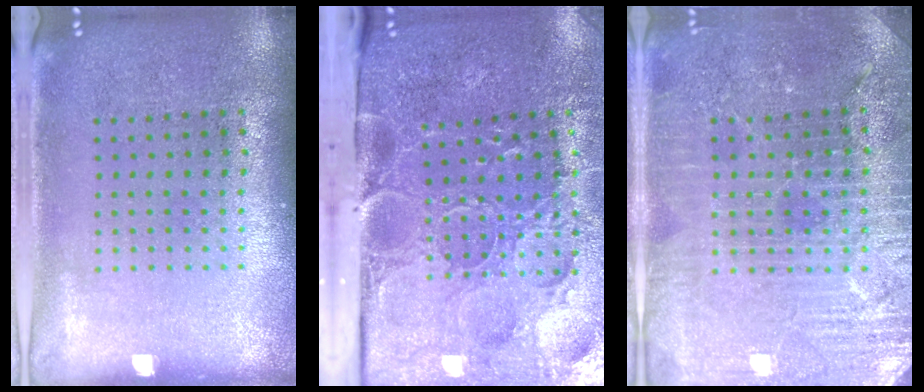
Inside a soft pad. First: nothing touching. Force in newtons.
{"total": 5.2, "press": 4.1, "slide": 3.2}
{"total": 4.1, "press": 3.9, "slide": 1.2}